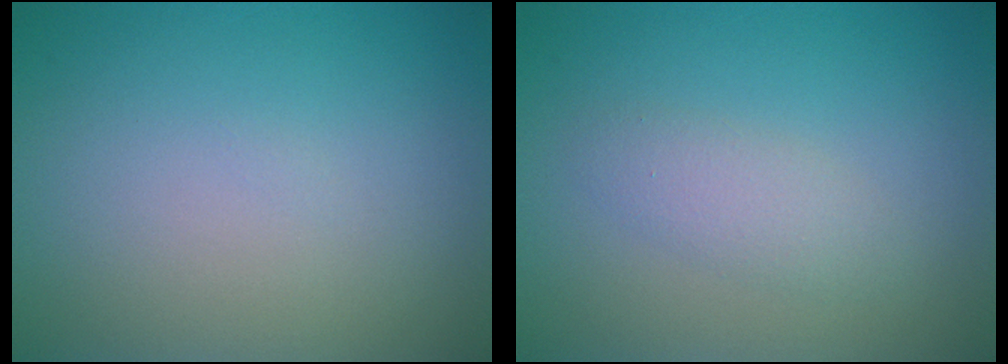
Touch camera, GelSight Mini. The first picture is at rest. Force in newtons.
{"total": 1.9, "press": 1.9, "slide": 0.1}